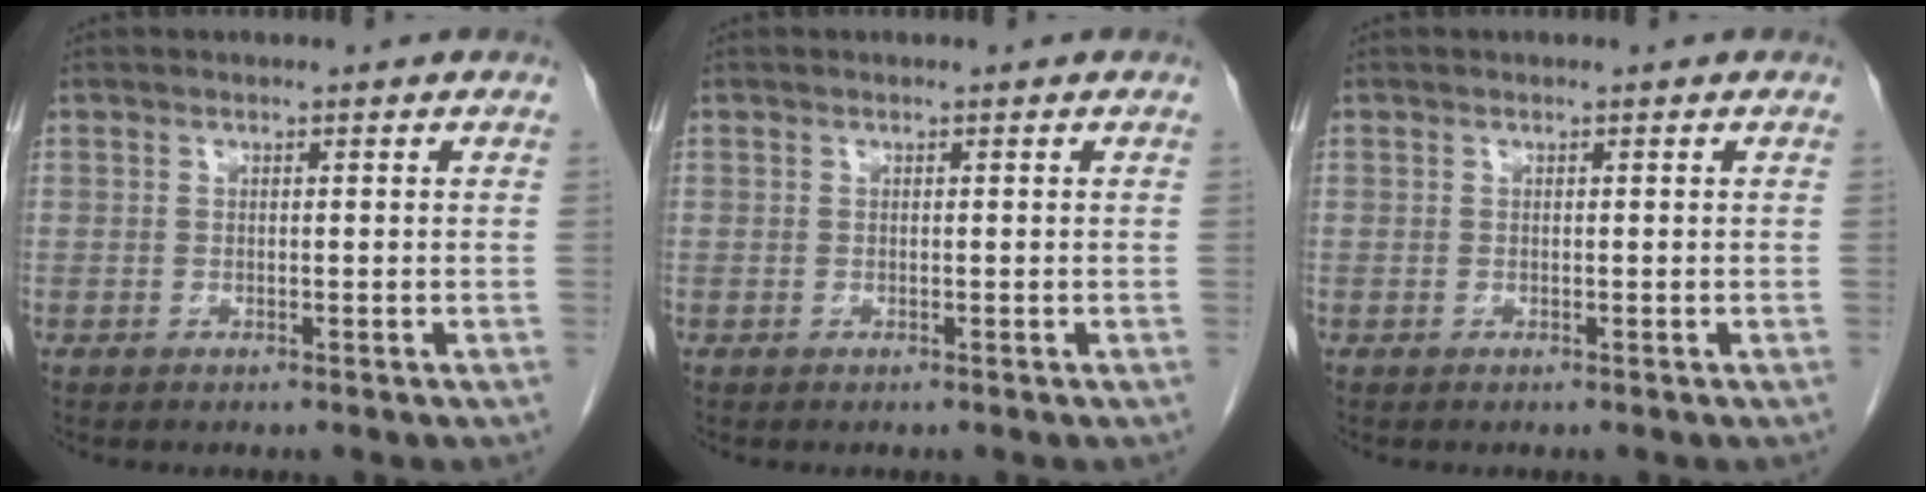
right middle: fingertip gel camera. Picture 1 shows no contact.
{"total": 0.0}
{"total": 0.0}